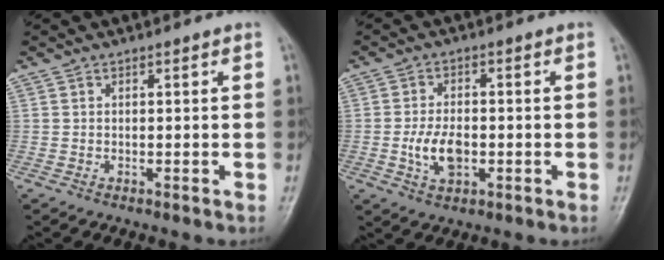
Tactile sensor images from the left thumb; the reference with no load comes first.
{"total": 6.3, "force": [-1.3, 3.7, 4.9], "torque": [-0.087, 0.004, -0.024]}